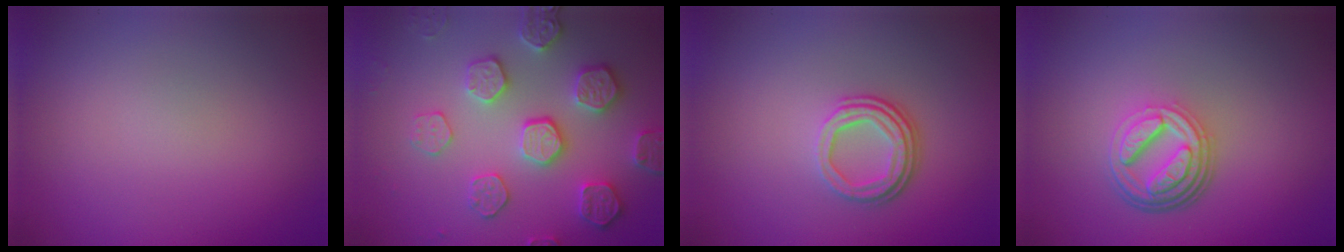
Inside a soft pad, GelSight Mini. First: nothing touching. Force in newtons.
{"total": 4.8, "press": 4.6, "slide": 1.2}
{"total": 3.5, "press": 2.6, "slide": 2.3}
{"total": 4.9, "press": 3.5, "slide": 3.4}